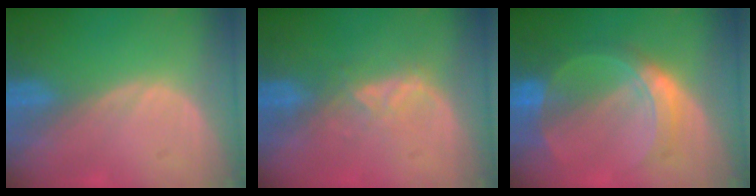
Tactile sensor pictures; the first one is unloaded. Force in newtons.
{"total": 3.4, "press": 3.3, "slide": 0.6}
{"total": 6.7, "press": 6.7, "slide": 0.4}